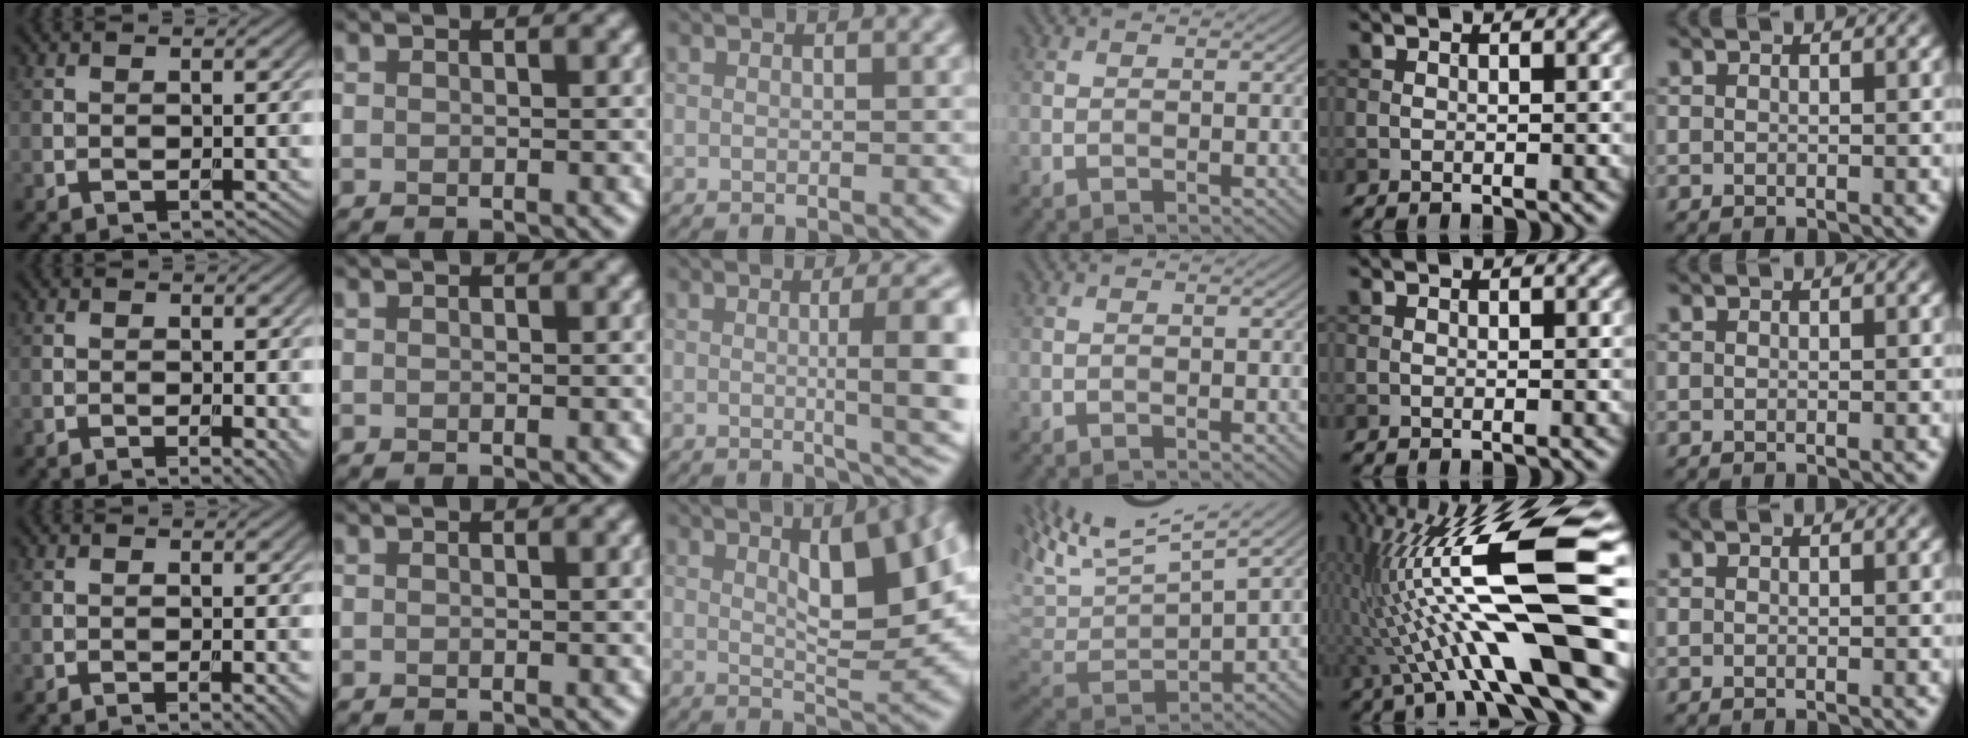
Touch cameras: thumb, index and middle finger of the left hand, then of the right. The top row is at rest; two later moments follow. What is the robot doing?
{"motion": "unscrew", "object": "dispenser bottle"}